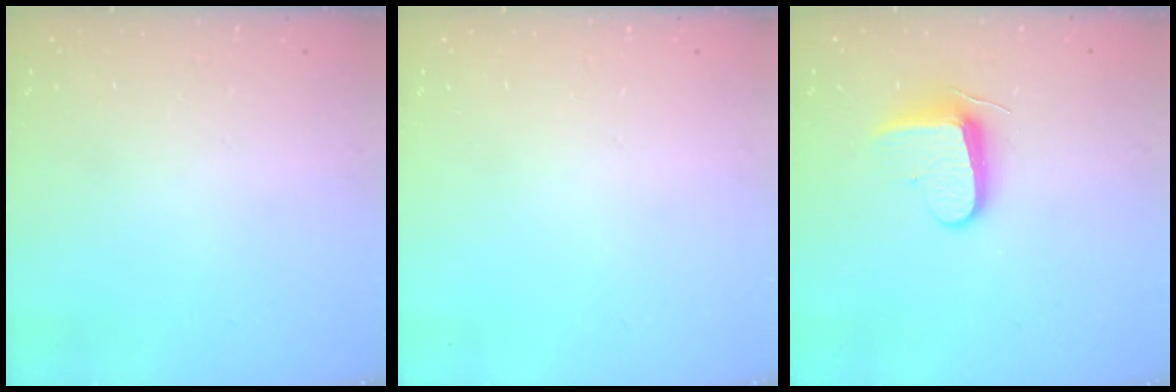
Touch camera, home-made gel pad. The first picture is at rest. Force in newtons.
{"total": 0.0}
{"total": 9.3, "press": 9.3, "slide": 0.6}